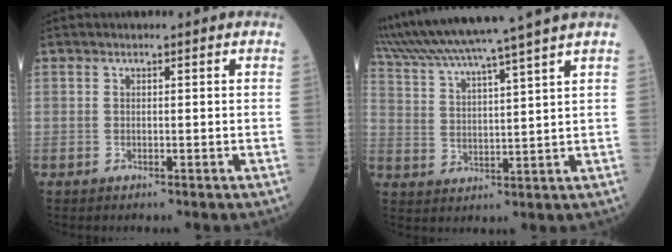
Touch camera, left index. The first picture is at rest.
{"total": 17.1, "force": [14.5, -2.1, 8.8], "torque": [-0.167, 0.001, 0.237]}